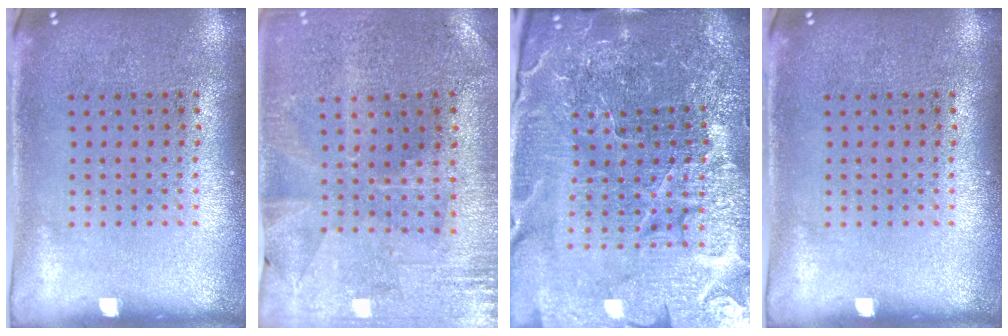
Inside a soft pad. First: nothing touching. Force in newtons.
{"total": 0.5, "press": 0.5, "slide": 0.3}
{"total": 6.2, "press": 5.7, "slide": 2.4}
{"total": 0.0}